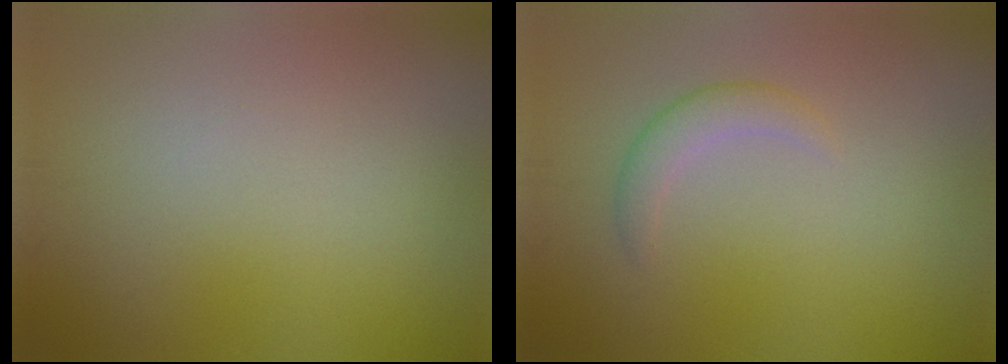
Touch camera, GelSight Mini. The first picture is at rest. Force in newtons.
{"total": 1.8, "press": 1.8, "slide": 0.1}